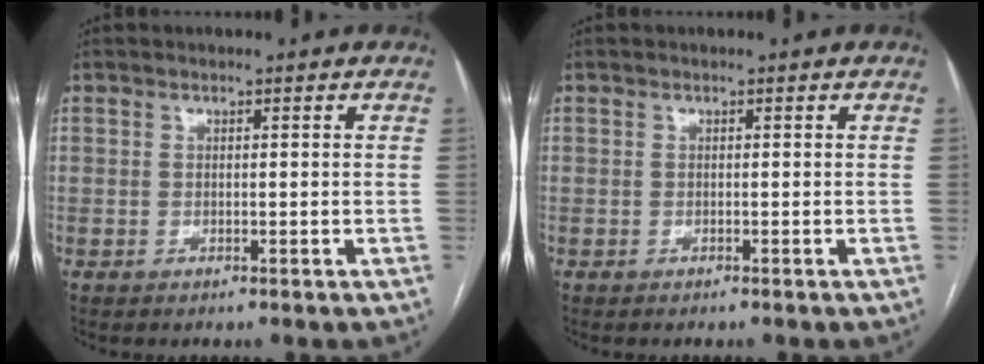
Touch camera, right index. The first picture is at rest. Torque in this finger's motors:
{"motor_torque": [0.00, -0.04, -0.03, 0.00]}